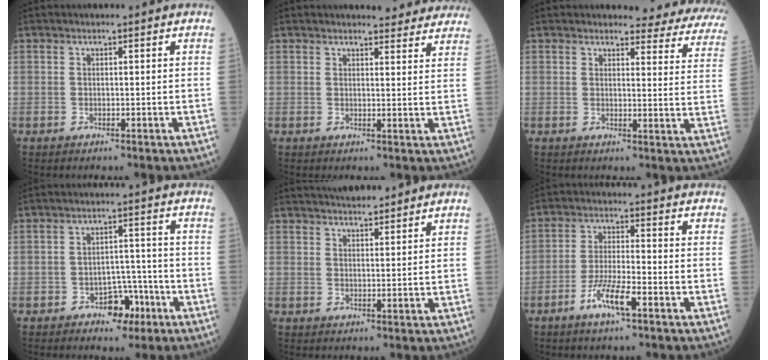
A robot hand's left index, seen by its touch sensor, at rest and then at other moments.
{"total": 9.1, "force": [8.7, 1.8, 2.2], "torque": [-0.007, -0.005, 0.080]}
{"total": 14.3, "force": [13.8, 3.0, 2.4], "torque": [0.017, -0.078, 0.113]}
{"total": 5.1, "force": [-3.0, 3.0, 2.7], "torque": [-0.029, 0.015, -0.047]}
{"total": 7.1, "force": [6.6, 1.0, 2.6], "torque": [-0.036, 0.022, 0.095]}
{"total": 6.2, "force": [-3.6, 0.7, 5.1], "torque": [-0.103, -0.005, -0.071]}